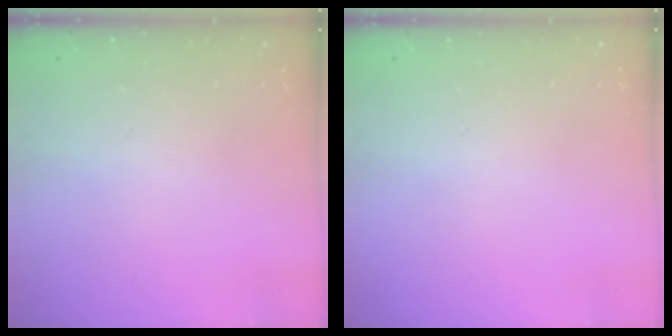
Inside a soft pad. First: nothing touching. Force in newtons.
{"total": 0.0}